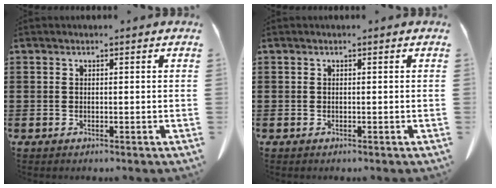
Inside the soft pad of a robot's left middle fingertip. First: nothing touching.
{"total": 0.0}